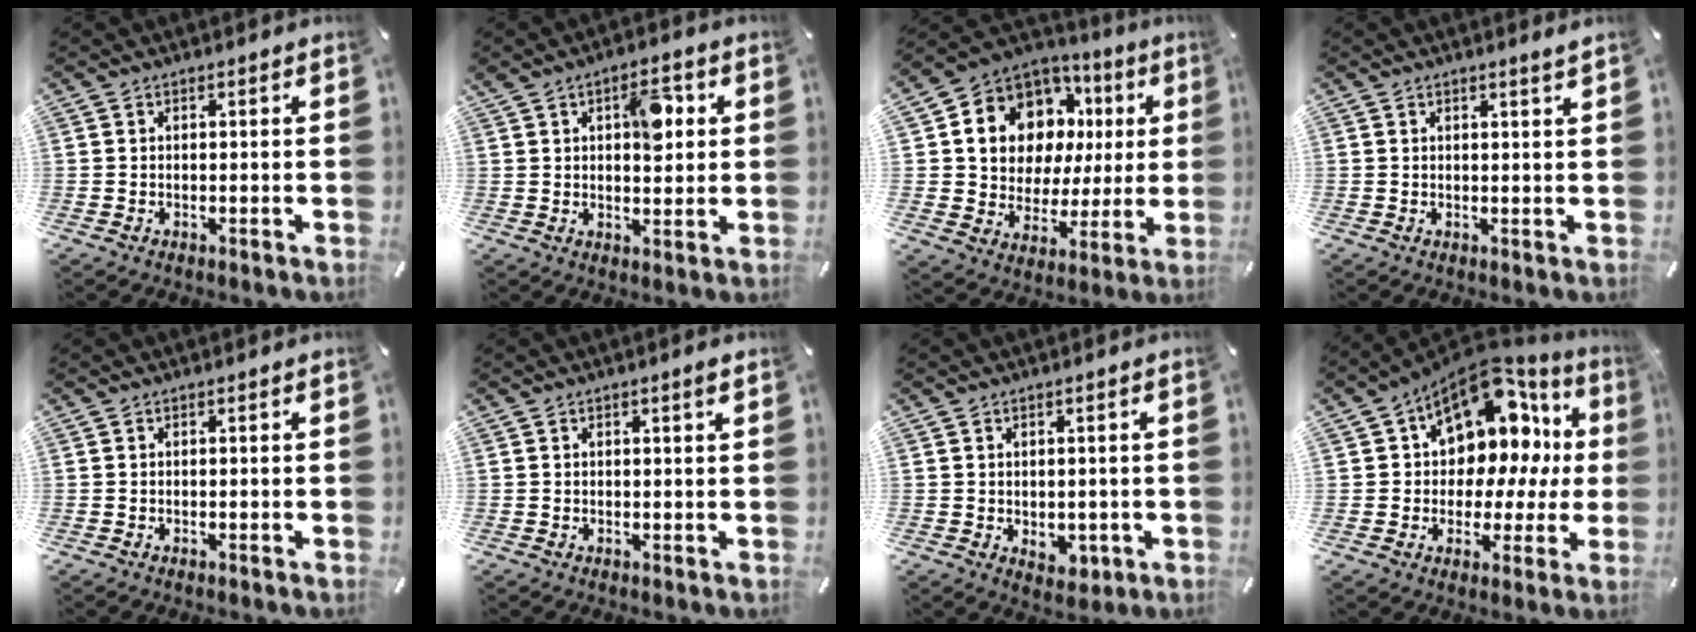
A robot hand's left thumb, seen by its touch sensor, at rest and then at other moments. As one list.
[{"total": 9.1, "force": [2.7, 5.2, 7.0], "torque": [-0.086, -0.010, 0.038]}, {"total": 12.2, "force": [4.9, 10.3, 4.3], "torque": [-0.083, -0.046, 0.101]}, {"total": 1.1, "force": [1.1, -0.1, 0.4], "torque": [-0.008, -0.002, 0.019]}, {"total": 0.0}, {"total": 0.9, "force": [0.6, 0.1, 0.7], "torque": [-0.014, 0.001, 0.010]}, {"total": 2.8, "force": [-0.5, 2.4, 1.4], "torque": [-0.006, -0.001, -0.009]}, {"total": 14.2, "force": [7.7, 9.1, 7.7], "torque": [-0.113, -0.074, 0.132]}]